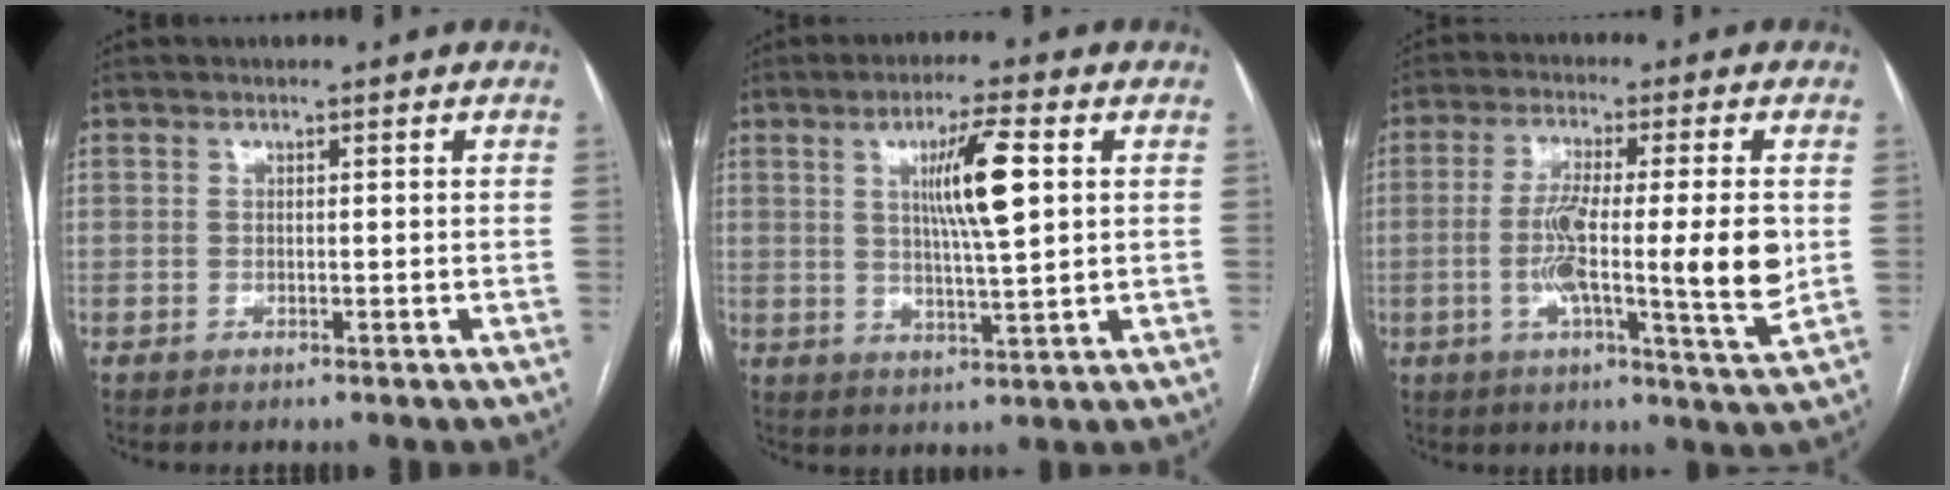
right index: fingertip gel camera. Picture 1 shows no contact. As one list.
[{"total": 8.8, "force": [2.3, 0.4, 8.5], "torque": [-0.148, -0.002, 0.039]}, {"total": 13.0, "force": [-0.9, 0.8, 12.9], "torque": [-0.215, -0.008, -0.021]}]